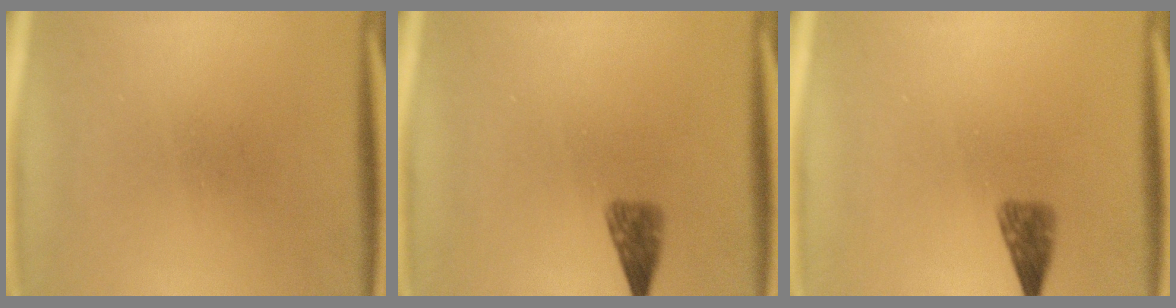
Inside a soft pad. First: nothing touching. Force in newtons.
{"total": 2.5}
{"total": 2.5}